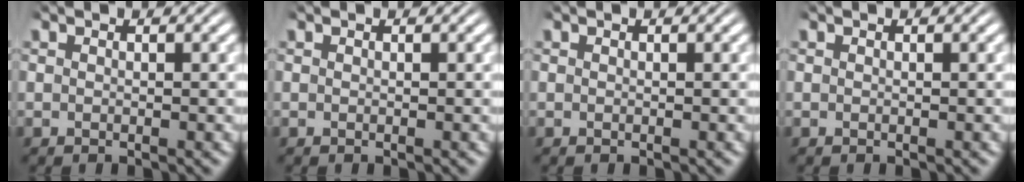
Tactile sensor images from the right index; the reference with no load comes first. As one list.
[{"total": 0.0}, {"total": 0.0}, {"total": 0.0}]